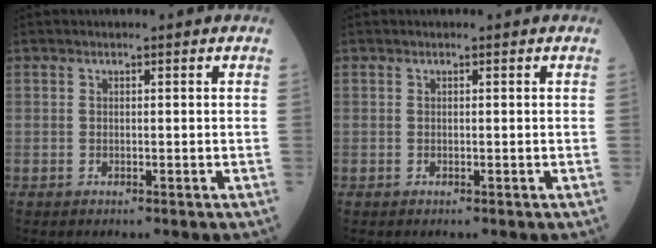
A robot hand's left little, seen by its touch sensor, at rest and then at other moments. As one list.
[{"total": 0.0}]